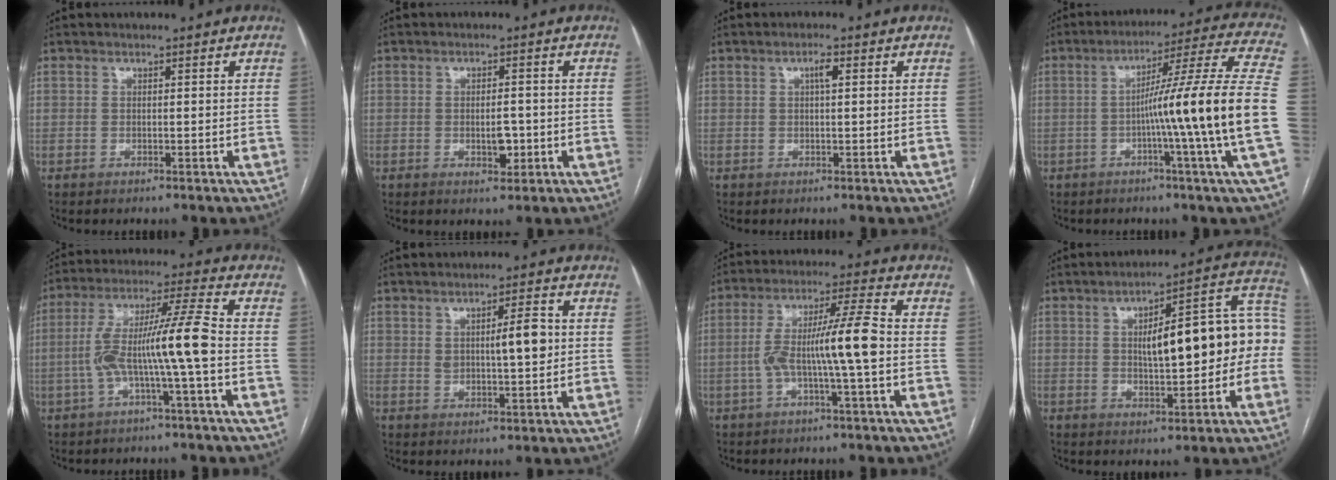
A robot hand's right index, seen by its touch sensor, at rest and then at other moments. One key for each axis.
{"total": 3.3, "fx": -0.8, "fy": 1.5, "fz": 2.9, "tx": -0.045, "ty": 0.001, "tz": -0.007}
{"total": 1.8, "fx": 0.5, "fy": 0.3, "fz": 1.7, "tx": -0.030, "ty": 0.004, "tz": 0.008}
{"total": 18.3, "fx": -3.5, "fy": -3.0, "fz": 17.7, "tx": -0.251, "ty": 0.000, "tz": -0.066}
{"total": 11.2, "fx": -2.2, "fy": -0.6, "fz": 11.0, "tx": -0.214, "ty": 0.028, "tz": -0.042}
{"total": 6.0, "fx": 1.1, "fy": 1.5, "fz": 5.7, "tx": -0.089, "ty": 0.005, "tz": 0.021}
{"total": 10.1, "fx": -1.6, "fy": -0.2, "fz": 10.0, "tx": -0.188, "ty": 0.023, "tz": -0.032}
{"total": 16.2, "fx": 0.3, "fy": 4.5, "fz": 15.6, "tx": -0.207, "ty": 0.049, "tz": 0.013}